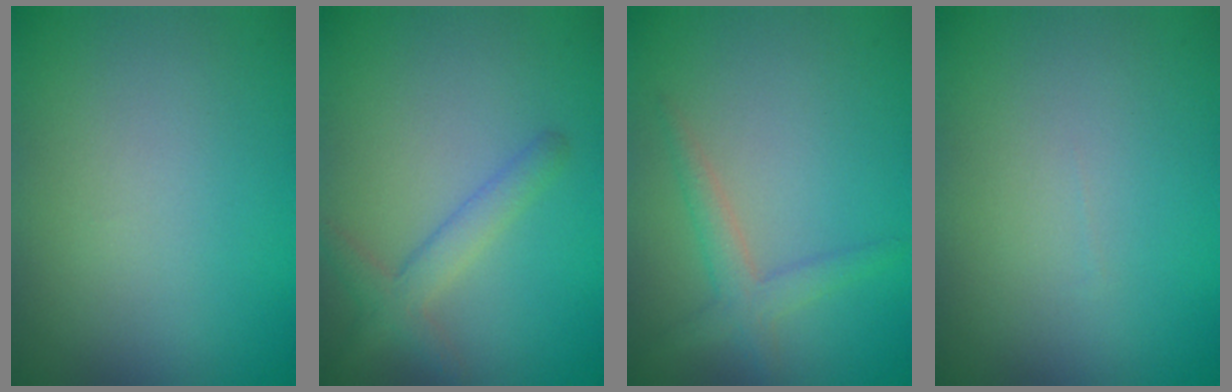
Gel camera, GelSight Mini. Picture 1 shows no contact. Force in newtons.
{"total": 2.4, "press": 2.4, "slide": 0.1}
{"total": 2.1, "press": 2.1, "slide": 0.1}
{"total": 0.0}